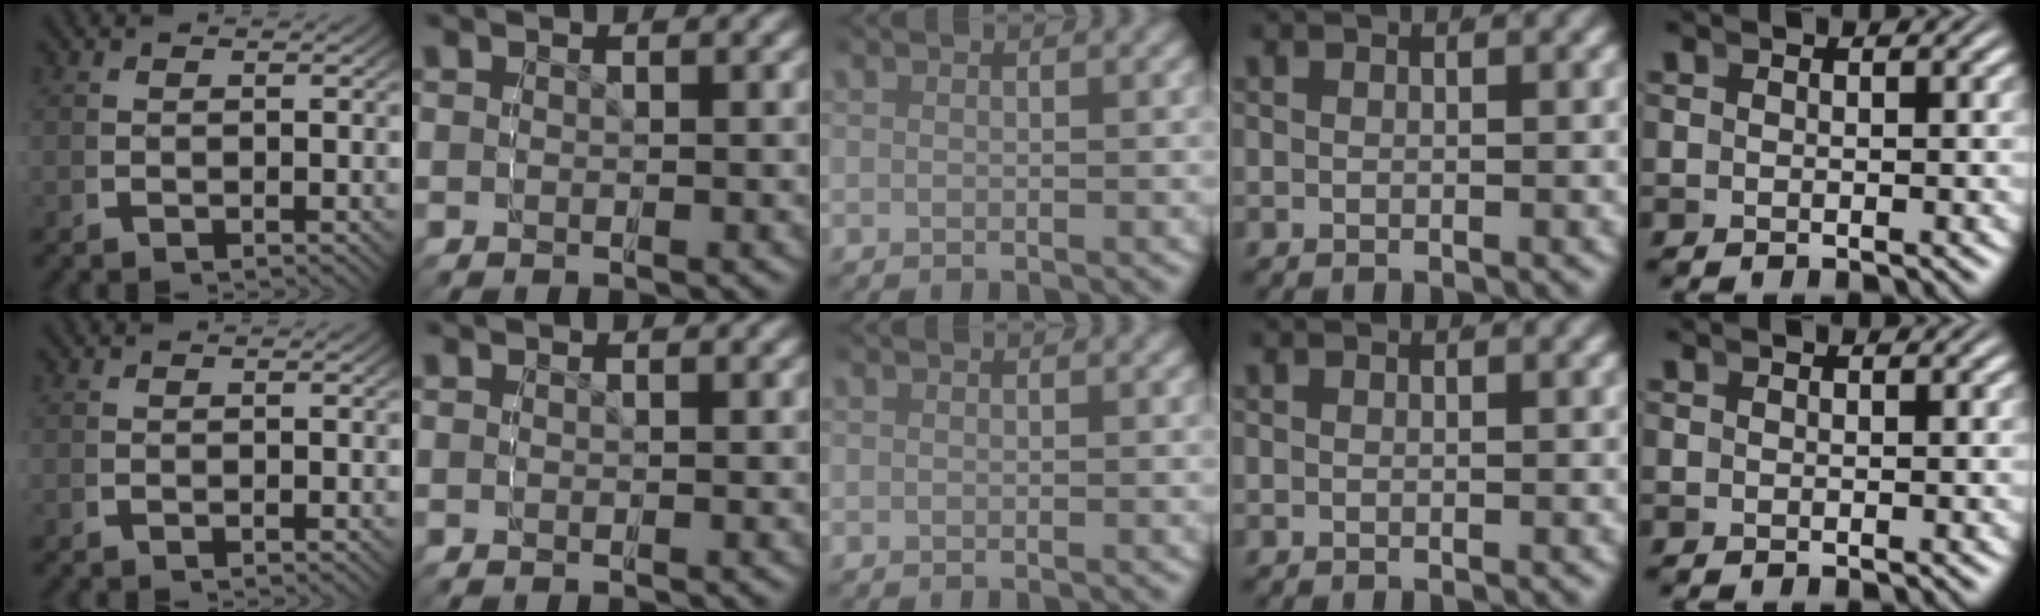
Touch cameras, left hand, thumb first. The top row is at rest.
{}